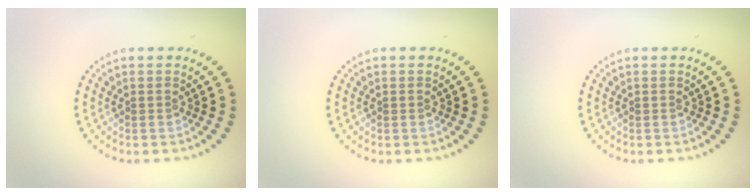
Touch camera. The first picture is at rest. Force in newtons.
{"total": 0.0}
{"total": 0.0}